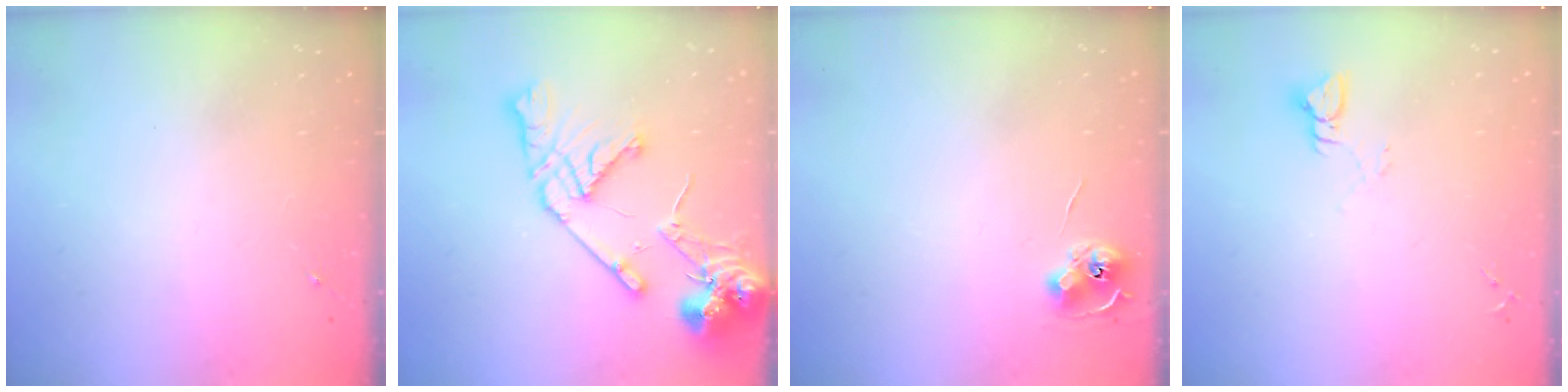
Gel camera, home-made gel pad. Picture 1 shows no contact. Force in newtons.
{"total": 16.2, "press": 16.0, "slide": 2.5}
{"total": 6.6, "press": 6.6, "slide": 0.3}
{"total": 3.8, "press": 3.8, "slide": 0.5}